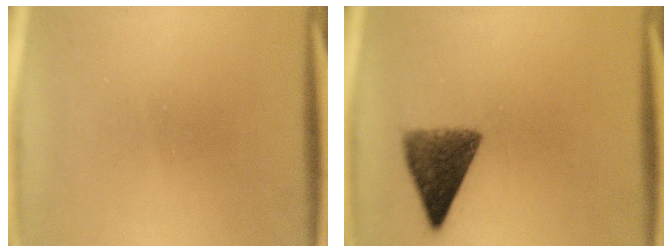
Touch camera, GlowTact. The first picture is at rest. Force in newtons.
{"total": 7.7}